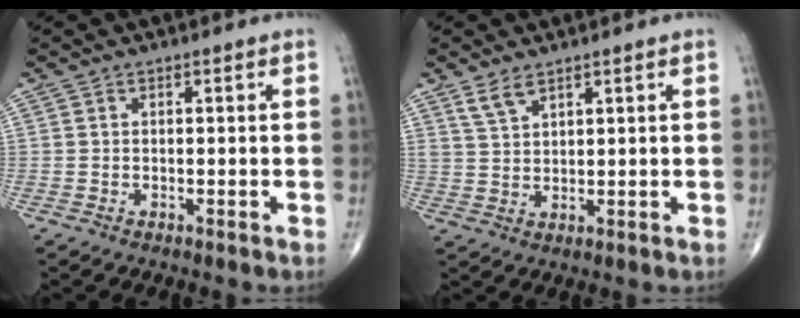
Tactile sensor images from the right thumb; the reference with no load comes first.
{"total": 3.6, "force": [2.7, 1.4, 1.9], "torque": [-0.038, -0.012, 0.060]}